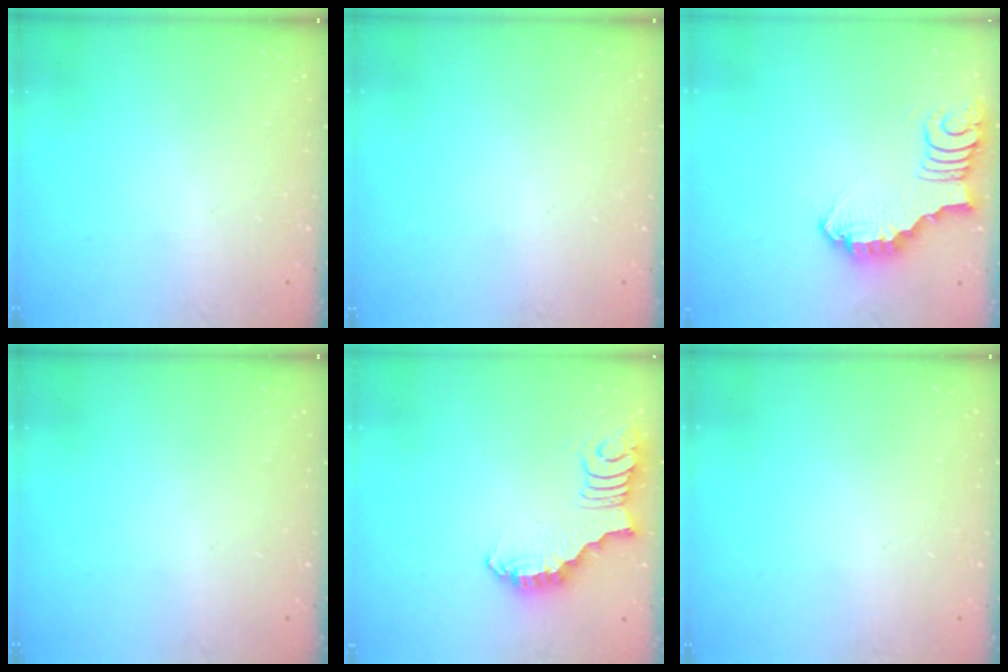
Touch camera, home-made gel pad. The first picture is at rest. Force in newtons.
{"total": 0.0}
{"total": 3.8, "press": 3.8, "slide": 0.1}
{"total": 0.0}
{"total": 2.7, "press": 2.7, "slide": 0.5}
{"total": 0.0}